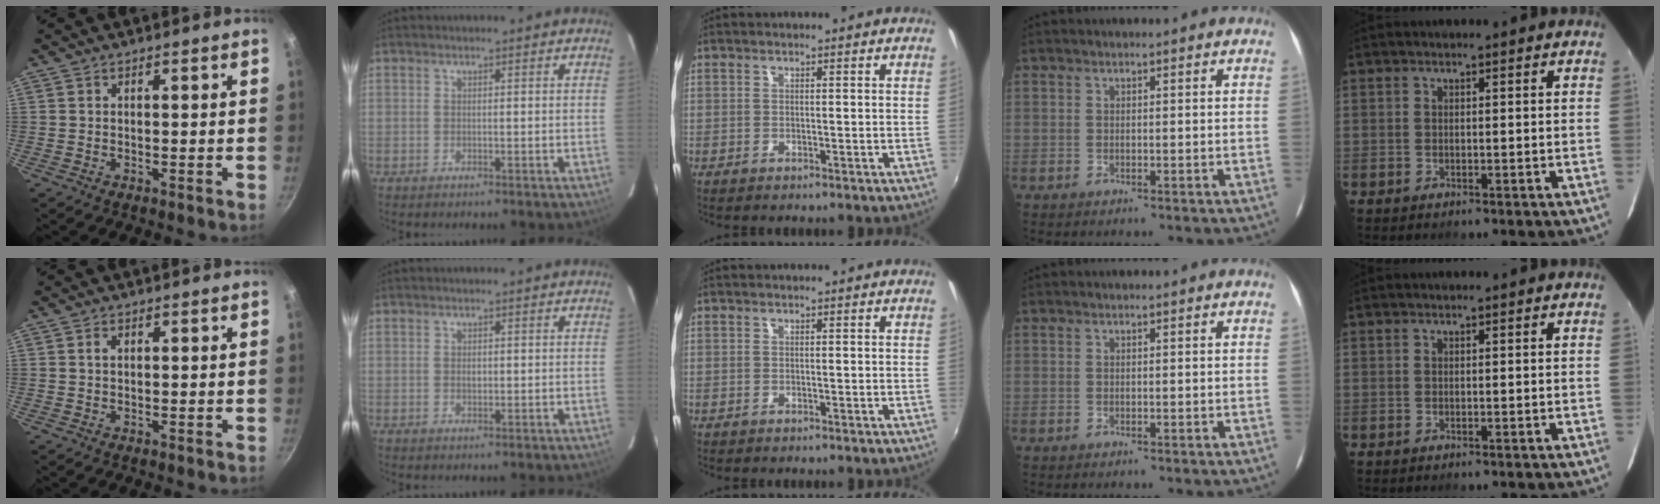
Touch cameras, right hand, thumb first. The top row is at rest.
{"thumb": {"total": 1.3, "force": [0.4, 0.9, 0.9], "torque": [-0.012, 0.004, 0.006]}, "index": {"total": 1.2, "force": [0.1, 0.9, 0.8], "torque": [-0.014, 0.002, 0.002]}}